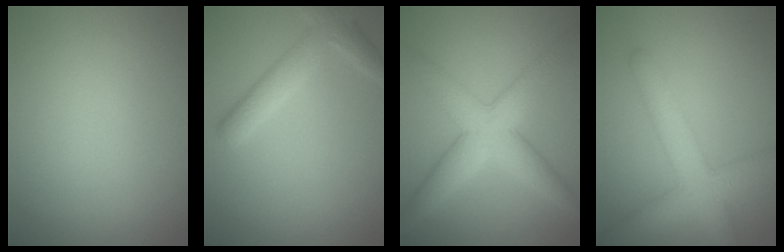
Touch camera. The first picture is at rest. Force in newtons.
{"total": 2.1, "press": 2.1, "slide": 0.3}
{"total": 6.3, "press": 6.3, "slide": 0.2}
{"total": 5.3, "press": 5.3, "slide": 0.1}